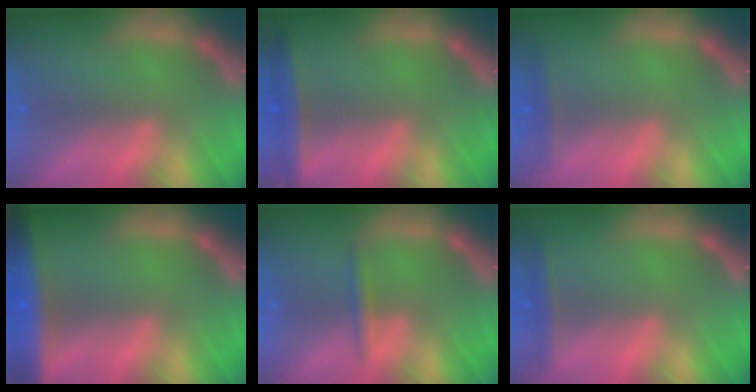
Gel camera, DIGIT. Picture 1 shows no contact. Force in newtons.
{"total": 3.5}
{"total": 1.4}
{"total": 9.0}
{"total": 1.4}
{"total": 1.9}